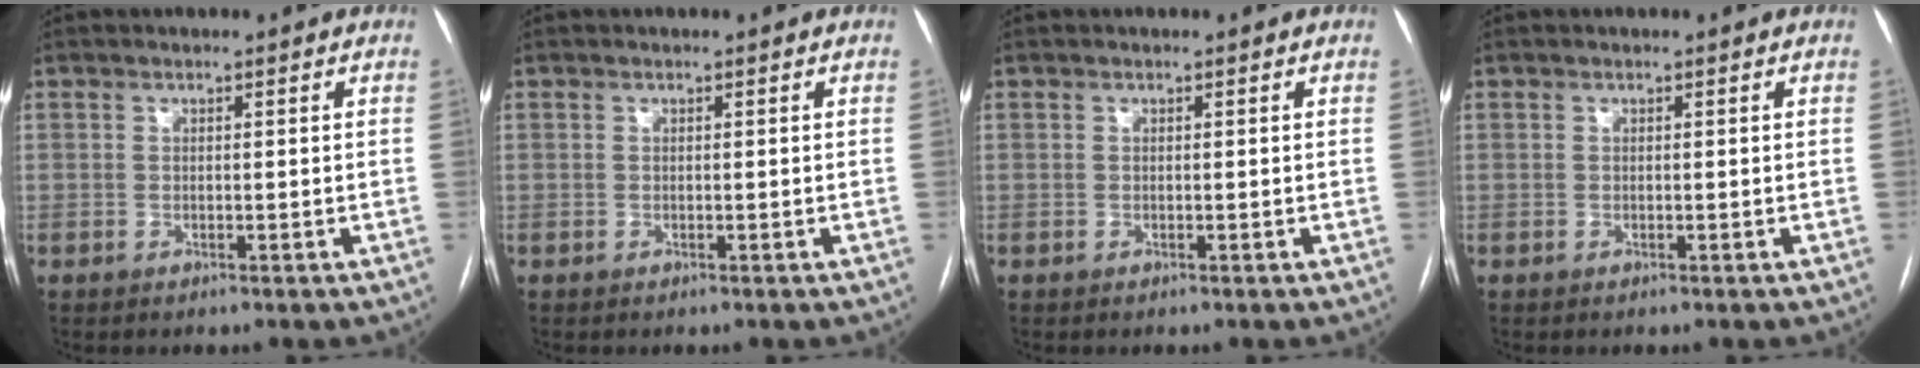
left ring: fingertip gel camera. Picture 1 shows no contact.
{"total": 0.0}
{"total": 0.0}
{"total": 0.0}